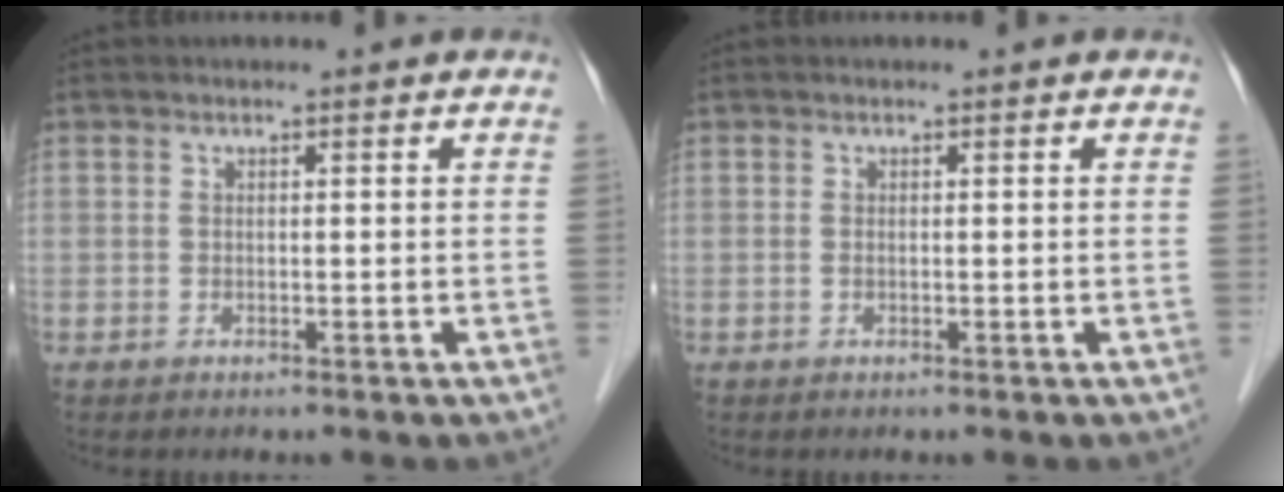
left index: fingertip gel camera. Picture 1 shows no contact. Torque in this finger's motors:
{"motor_torque": [0.12, 0.07, -0.03, 0.00]}